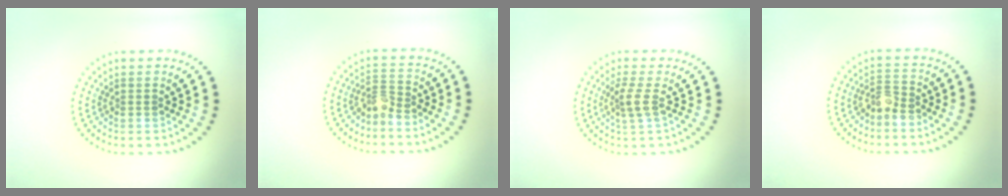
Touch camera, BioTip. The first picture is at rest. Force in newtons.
{"total": 2.1, "press": 1.6, "slide": 1.3}
{"total": 1.9, "press": 1.5, "slide": 1.2}
{"total": 2.0, "press": 1.7, "slide": 1.1}